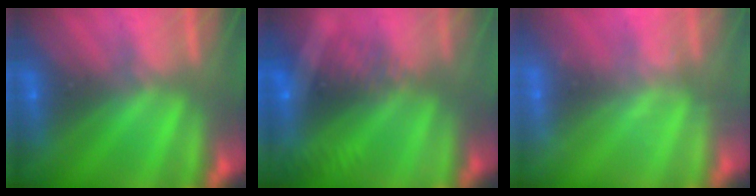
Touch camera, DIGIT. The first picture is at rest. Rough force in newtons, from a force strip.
{"total": 7.9}
{"total": 2.2}